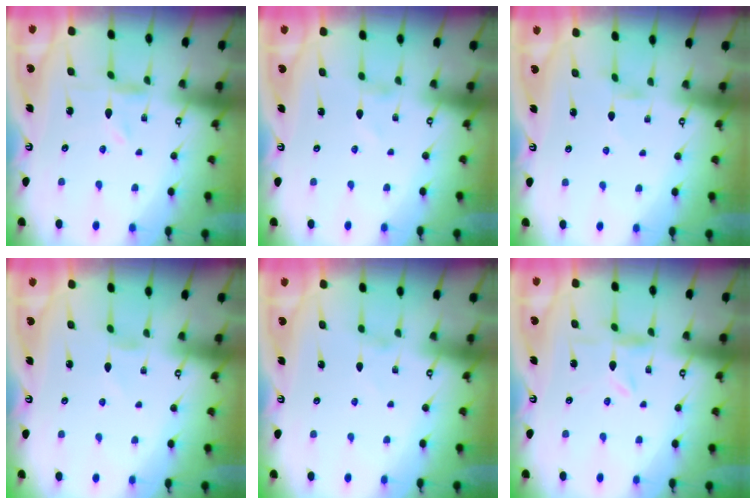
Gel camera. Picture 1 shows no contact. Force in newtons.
{"total": 0.8, "press": 0.8, "slide": 0.1}
{"total": 1.4, "press": 1.4, "slide": 0.2}
{"total": 1.0, "press": 1.0, "slide": 0.3}
{"total": 0.0}
{"total": 2.5, "press": 2.5, "slide": 0.3}